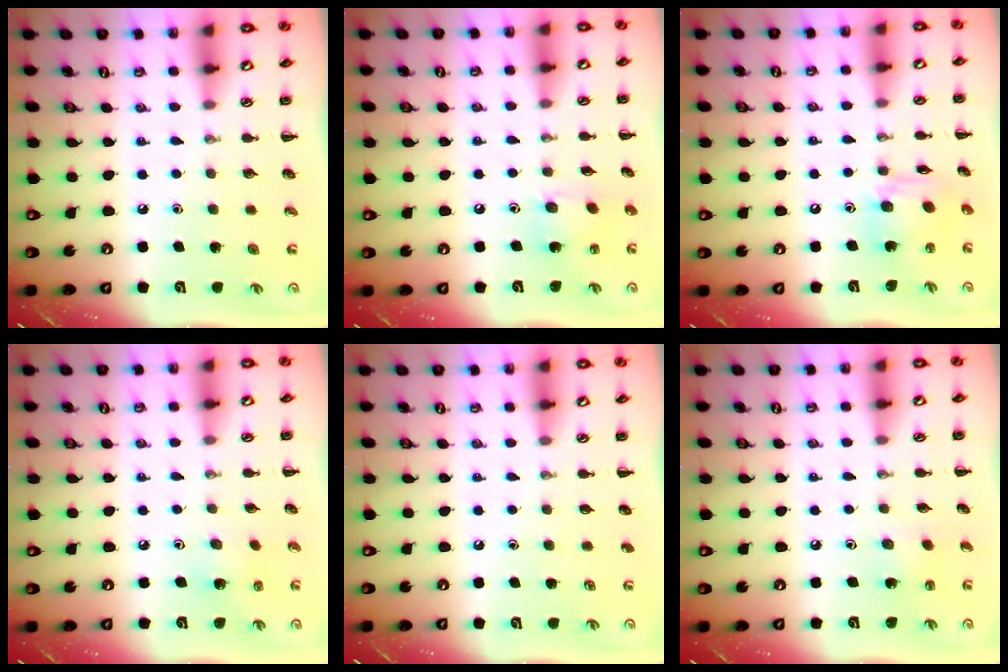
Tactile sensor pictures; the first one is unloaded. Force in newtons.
{"total": 5.1, "press": 5.0, "slide": 0.7}
{"total": 9.8, "press": 9.7, "slide": 0.7}
{"total": 2.9, "press": 2.7, "slide": 0.9}
{"total": 0.0}
{"total": 1.9, "press": 1.8, "slide": 0.7}